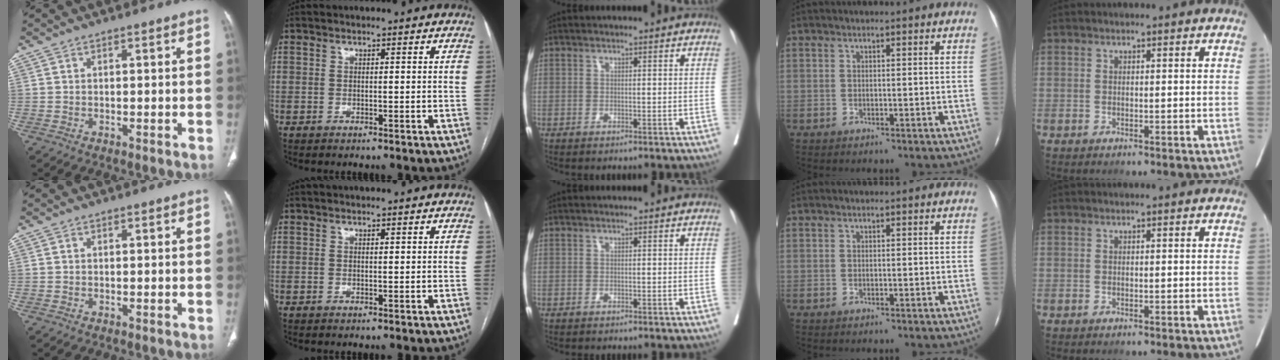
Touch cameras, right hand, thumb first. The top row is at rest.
{}